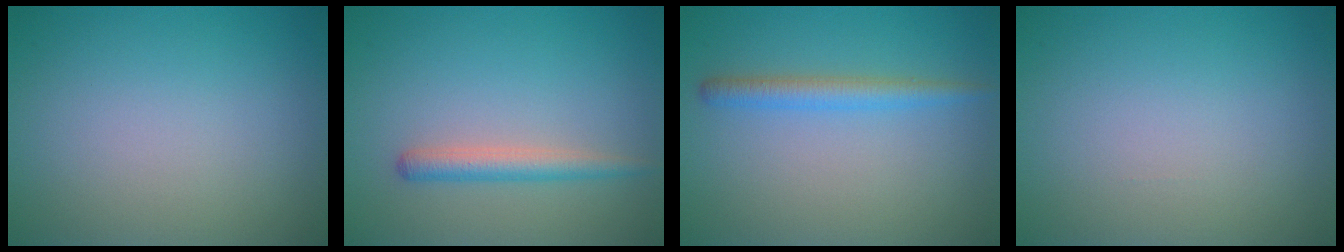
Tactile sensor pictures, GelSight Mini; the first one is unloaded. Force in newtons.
{"total": 2.2, "press": 2.2, "slide": 0.1}
{"total": 2.3, "press": 2.3, "slide": 0.1}
{"total": 0.0}